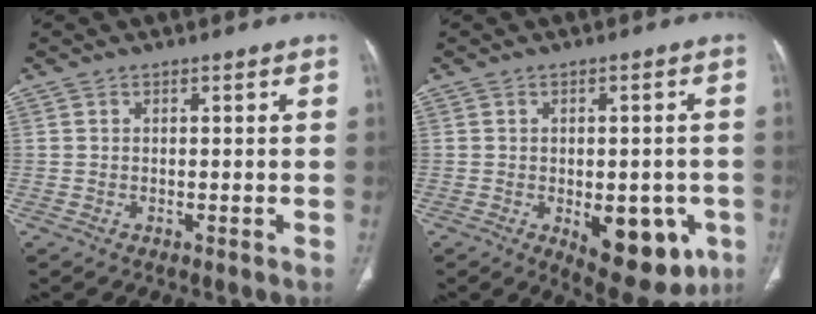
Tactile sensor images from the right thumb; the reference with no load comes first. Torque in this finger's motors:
{"motor_torque": [0.95, 2.11, 0.74, -0.76, 0.05]}